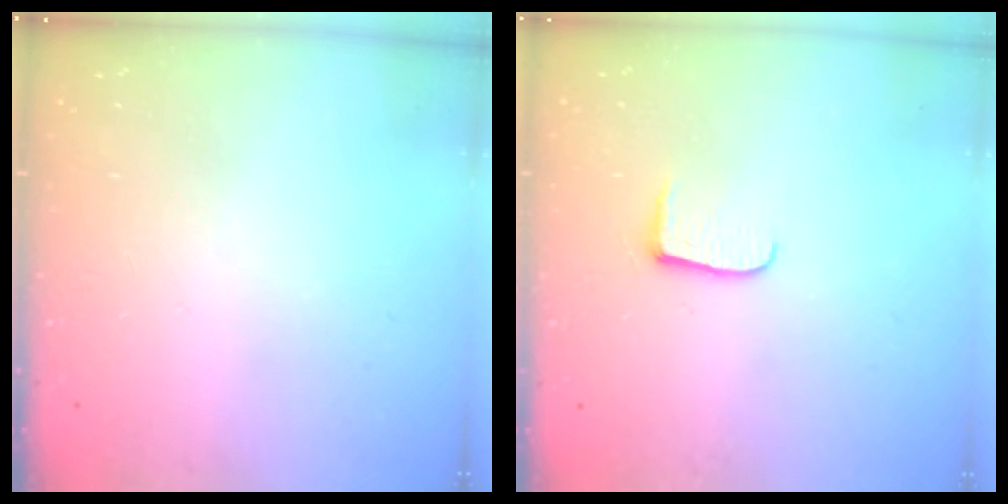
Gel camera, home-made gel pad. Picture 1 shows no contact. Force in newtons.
{"total": 6.2, "press": 6.1, "slide": 0.7}